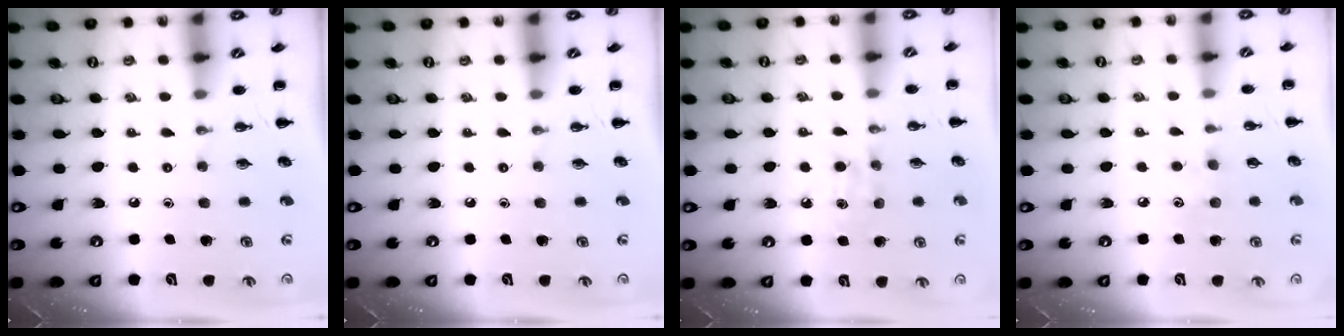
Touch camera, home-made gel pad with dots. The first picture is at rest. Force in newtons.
{"total": 0.0}
{"total": 5.1, "press": 4.9, "slide": 1.4}
{"total": 5.2, "press": 5.1, "slide": 1.1}